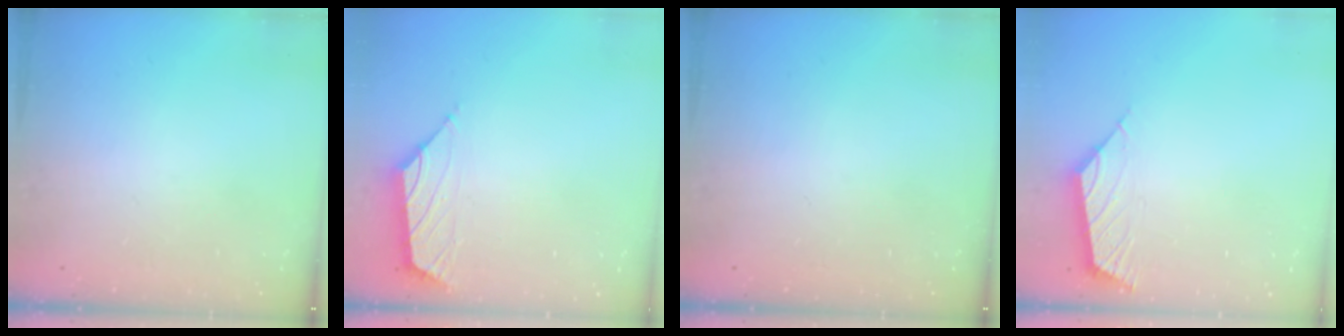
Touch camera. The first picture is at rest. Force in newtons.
{"total": 1.4, "press": 1.3, "slide": 0.6}
{"total": 0.0}
{"total": 3.0, "press": 2.9, "slide": 0.8}